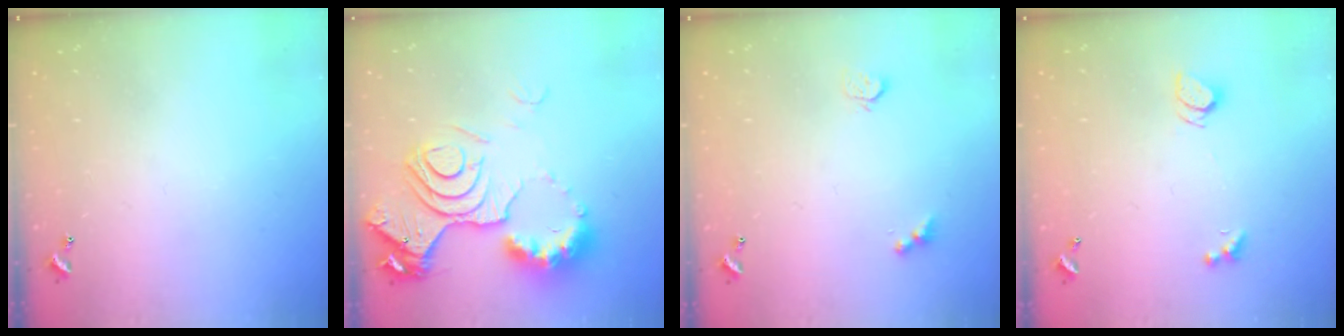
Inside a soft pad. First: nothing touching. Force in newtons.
{"total": 17.0, "press": 17.0, "slide": 1.8}
{"total": 3.2, "press": 3.2, "slide": 0.3}
{"total": 2.5, "press": 2.4, "slide": 0.7}